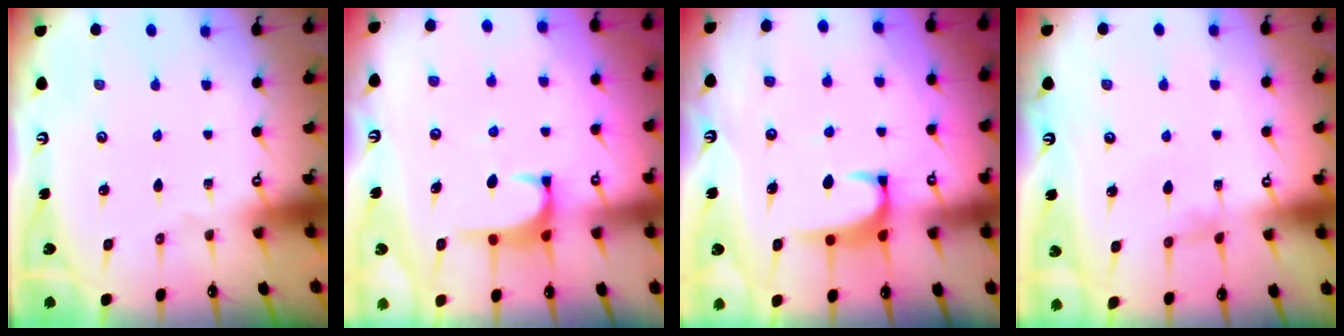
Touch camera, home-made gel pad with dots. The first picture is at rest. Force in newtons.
{"total": 1.3, "press": 1.1, "slide": 0.6}
{"total": 1.9, "press": 1.8, "slide": 0.3}
{"total": 0.9, "press": 0.5, "slide": 0.7}